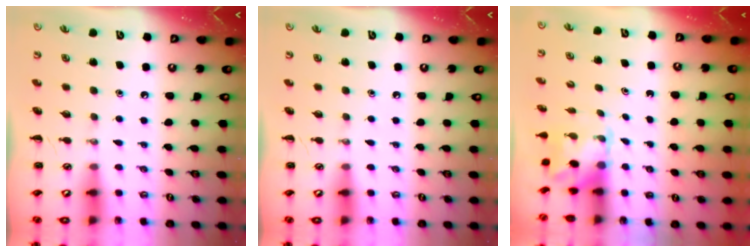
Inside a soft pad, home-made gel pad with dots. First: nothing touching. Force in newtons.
{"total": 0.0}
{"total": 2.0, "press": 1.9, "slide": 0.7}